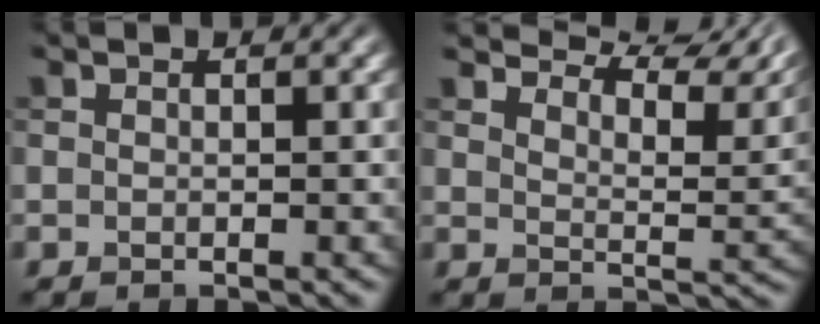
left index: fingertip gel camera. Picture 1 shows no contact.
{"total": 10.2, "force": [8.9, 2.2, 4.4], "torque": [-0.064, 0.012, 0.115]}